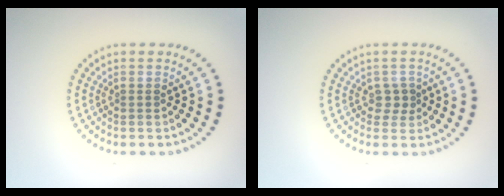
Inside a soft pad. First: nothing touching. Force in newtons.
{"total": 1.5, "press": 1.3, "slide": 0.6}